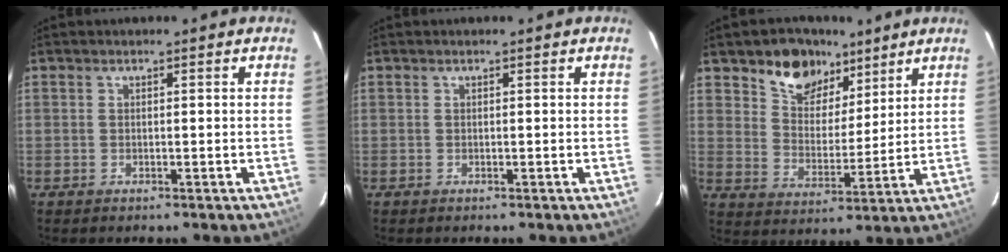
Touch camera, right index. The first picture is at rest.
{"total": 0.0}
{"total": 11.0, "force": [7.4, 7.1, 4.0], "torque": [-0.072, 0.006, 0.132]}